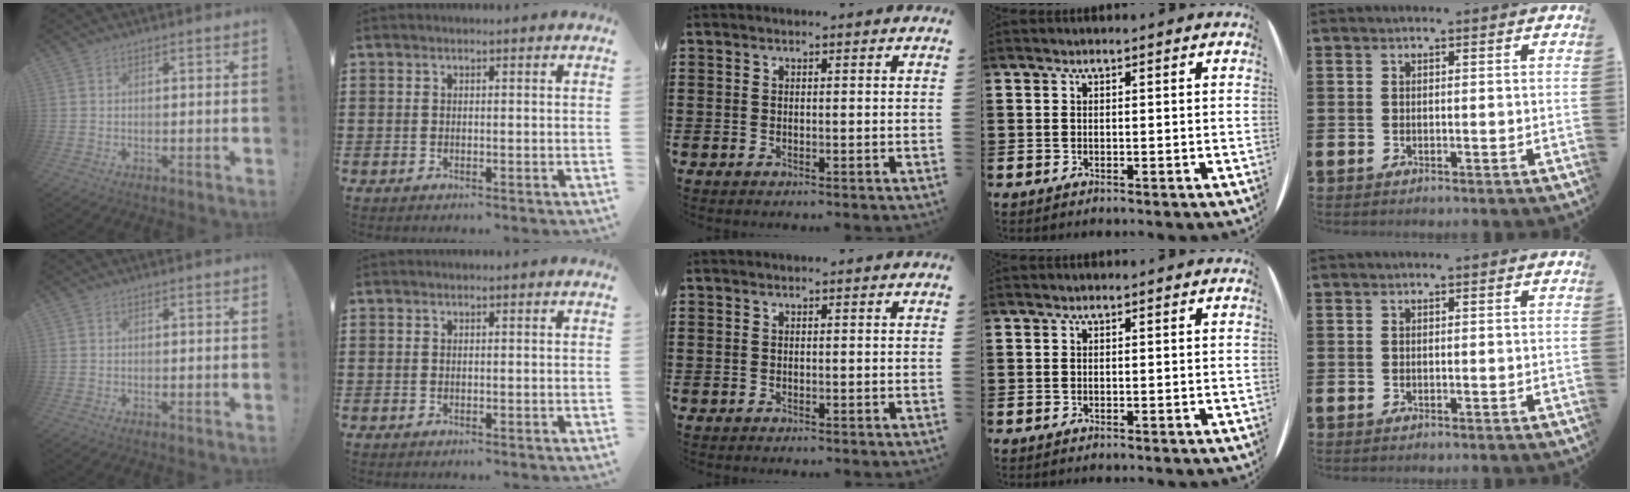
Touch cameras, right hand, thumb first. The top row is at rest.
{}